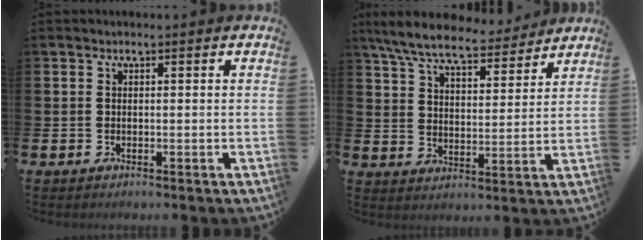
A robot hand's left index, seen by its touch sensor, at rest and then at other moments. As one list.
[{"total": 8.1, "force": [7.3, 1.6, 2.9], "torque": [-0.088, -0.041, 0.130]}]